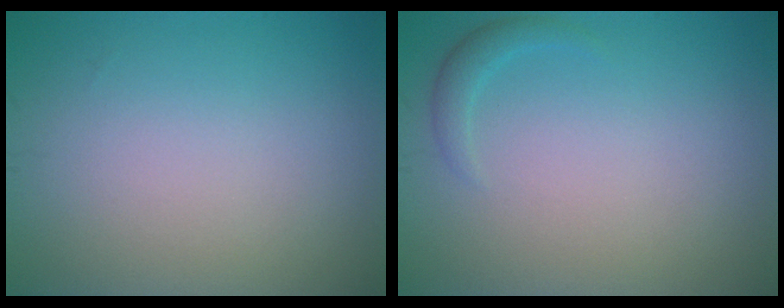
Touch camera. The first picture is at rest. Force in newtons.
{"total": 1.2, "press": 1.2, "slide": 0.1}